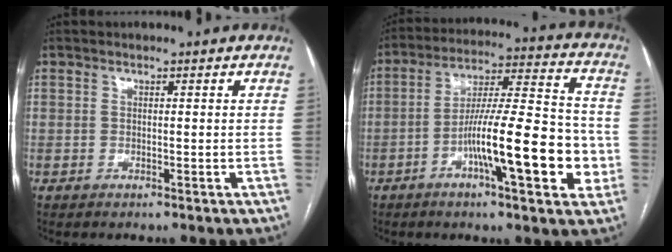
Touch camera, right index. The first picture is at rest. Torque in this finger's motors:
{"motor_torque": [0.69, -0.38, 0.50, 0.21]}